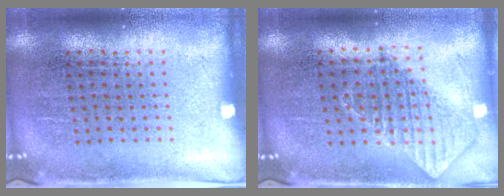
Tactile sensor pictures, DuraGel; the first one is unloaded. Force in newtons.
{"total": 0.9, "press": 0.9, "slide": 0.1}